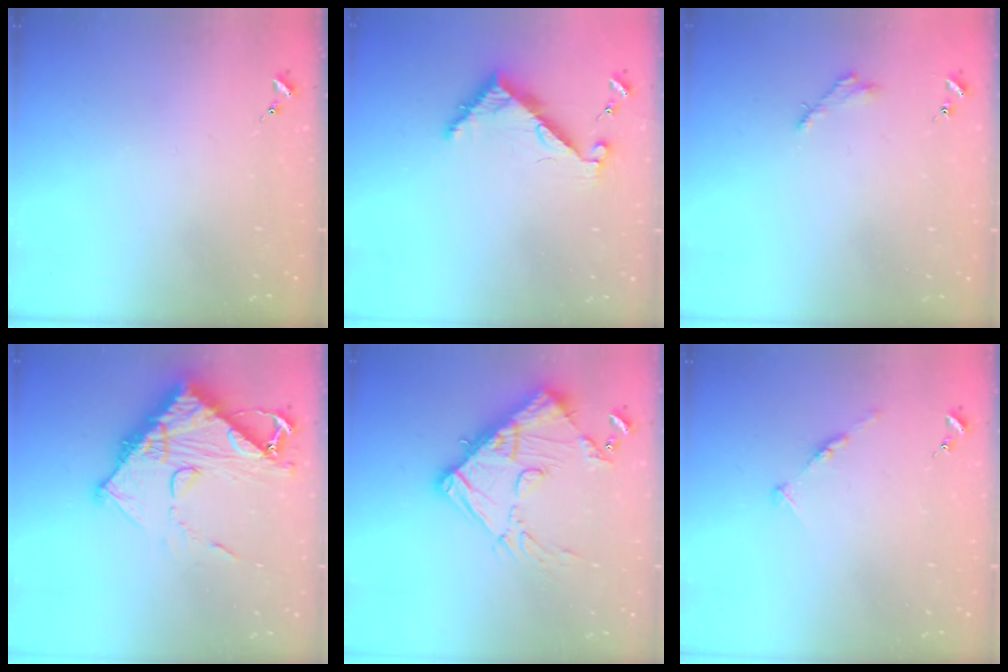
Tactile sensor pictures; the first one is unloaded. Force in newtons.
{"total": 7.5, "press": 7.5, "slide": 0.1}
{"total": 2.8, "press": 2.8, "slide": 0.3}
{"total": 16.7, "press": 16.6, "slide": 1.9}
{"total": 16.0, "press": 15.9, "slide": 1.7}
{"total": 4.9, "press": 4.9, "slide": 0.5}